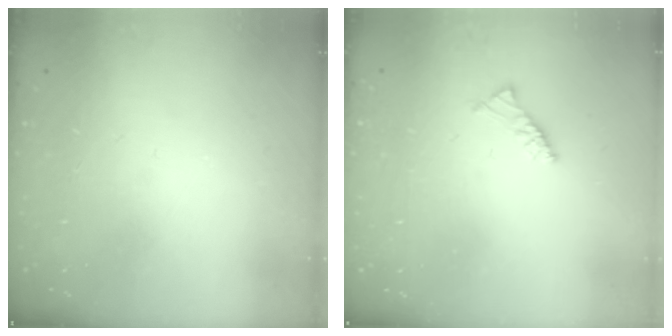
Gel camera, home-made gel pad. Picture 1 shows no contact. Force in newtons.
{"total": 3.0, "press": 2.9, "slide": 0.8}